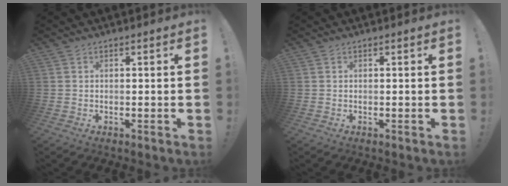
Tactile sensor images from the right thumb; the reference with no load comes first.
{"total": 0.0}